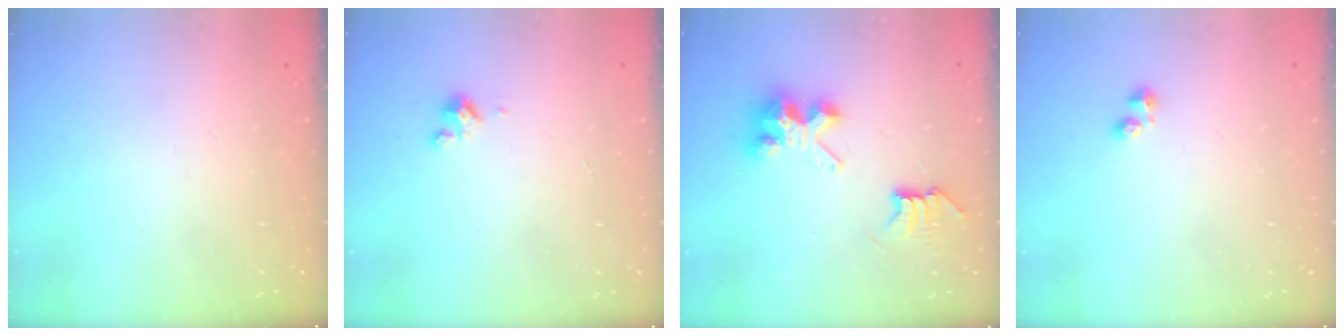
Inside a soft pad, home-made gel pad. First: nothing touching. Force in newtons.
{"total": 2.4, "press": 2.4, "slide": 0.2}
{"total": 8.1, "press": 8.1, "slide": 0.3}
{"total": 1.8, "press": 1.7, "slide": 0.4}